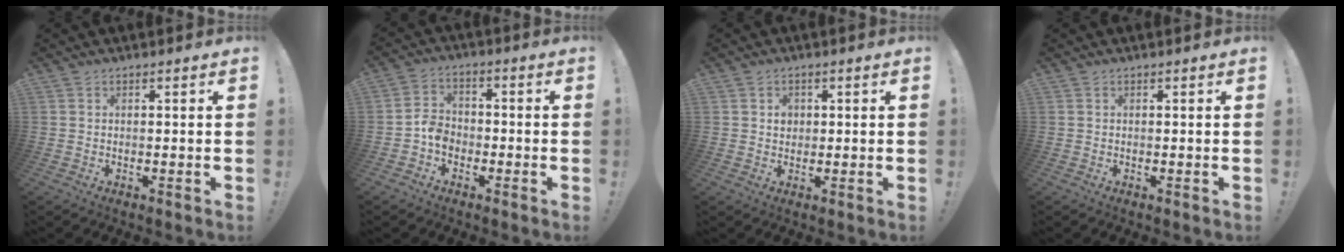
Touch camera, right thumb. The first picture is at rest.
{"total": 6.2, "force": [-3.3, 4.6, 2.7], "torque": [-0.048, 0.021, -0.060]}
{"total": 2.4, "force": [0.5, 2.2, 0.9], "torque": [0.002, -0.005, 0.004]}
{"total": 0.0}